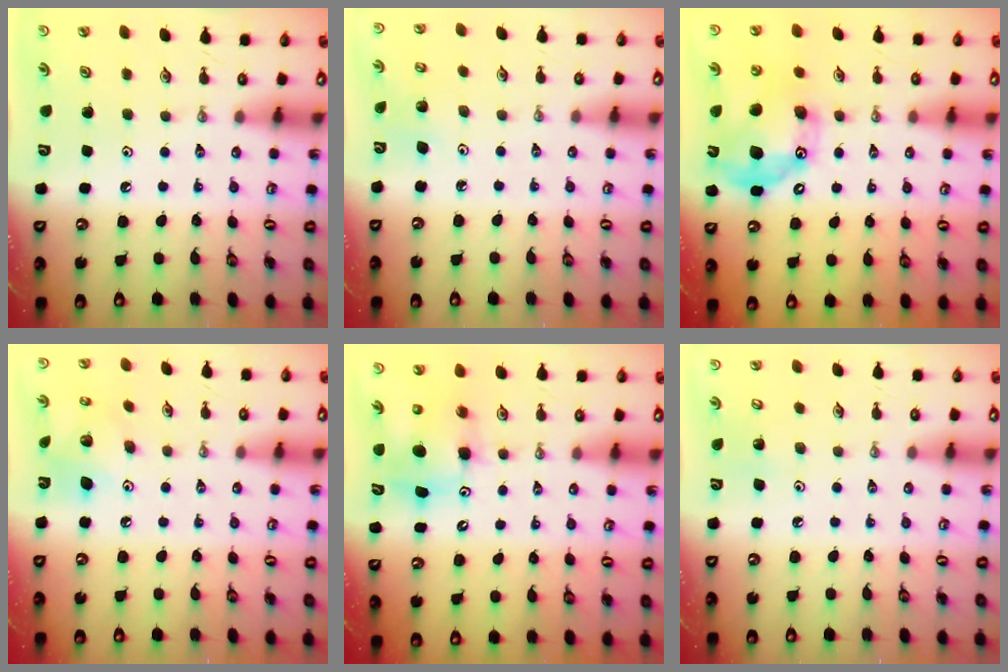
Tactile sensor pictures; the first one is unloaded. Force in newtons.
{"total": 3.7, "press": 3.6, "slide": 0.3}
{"total": 17.5, "press": 17.5, "slide": 0.4}
{"total": 9.3, "press": 9.3, "slide": 0.7}
{"total": 8.0, "press": 7.8, "slide": 2.0}
{"total": 2.8, "press": 2.8, "slide": 0.2}